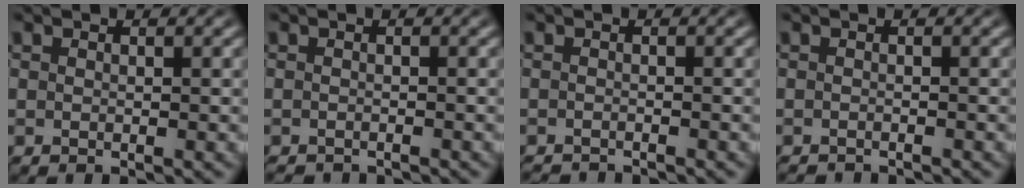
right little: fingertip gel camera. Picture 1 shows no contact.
{"total": 1.9, "force": [-1.8, -0.3, -0.1], "torque": [-0.003, -0.016, -0.023]}
{"total": 2.1, "force": [-2.1, -0.4, -0.2], "torque": [0.000, -0.016, -0.028]}
{"total": 1.8, "force": [-1.7, -0.4, -0.2], "torque": [-0.001, -0.015, -0.021]}